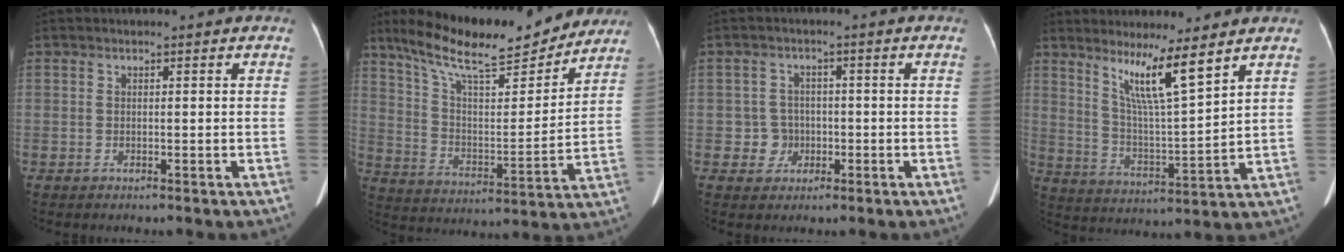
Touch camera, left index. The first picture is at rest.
{"total": 20.5, "force": [17.2, 4.0, 10.4], "torque": [-0.176, 0.008, 0.274]}
{"total": 3.4, "force": [-0.8, 3.3, 0.0], "torque": [0.010, 0.010, -0.011]}
{"total": 9.1, "force": [6.3, -0.5, 6.4], "torque": [-0.122, -0.017, 0.121]}